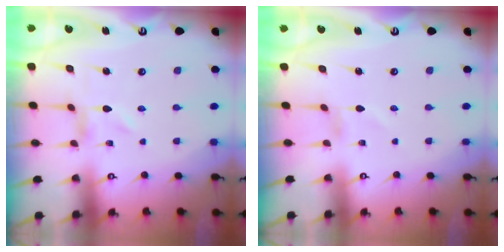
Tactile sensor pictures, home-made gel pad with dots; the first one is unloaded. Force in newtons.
{"total": 1.4, "press": 1.4, "slide": 0.2}